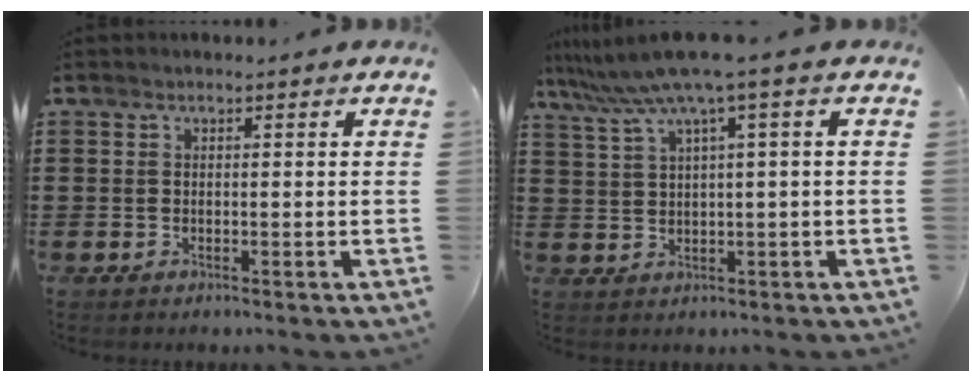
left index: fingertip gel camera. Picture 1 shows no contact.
{"total": 6.3, "force": [3.0, -0.5, 5.6], "torque": [-0.130, -0.029, 0.045]}